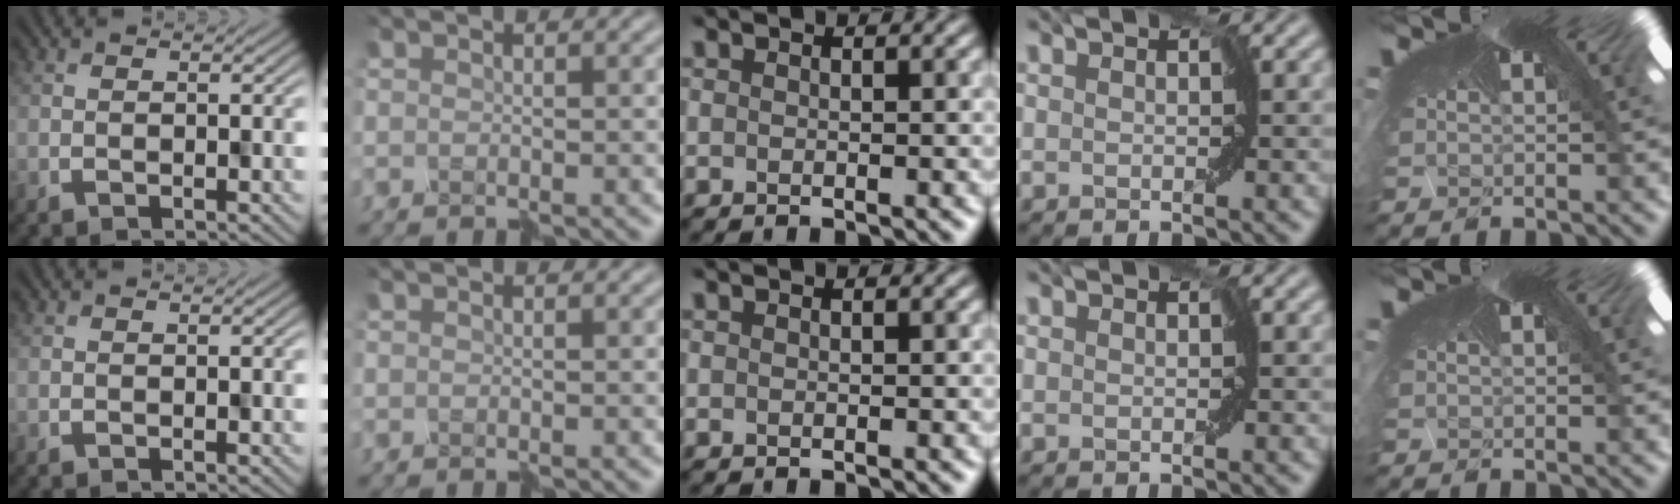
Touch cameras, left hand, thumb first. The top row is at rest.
{}